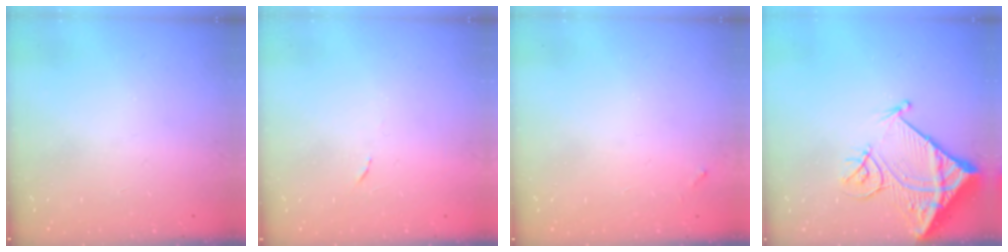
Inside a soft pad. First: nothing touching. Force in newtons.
{"total": 3.5, "press": 3.3, "slide": 1.2}
{"total": 3.7, "press": 3.7, "slide": 0.2}
{"total": 16.0, "press": 15.9, "slide": 1.8}